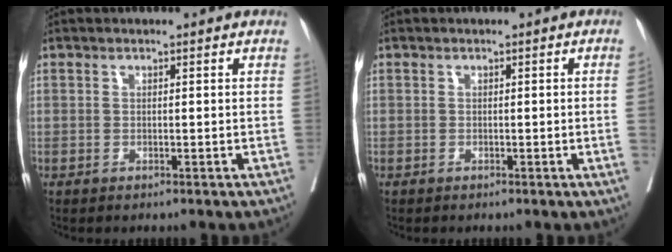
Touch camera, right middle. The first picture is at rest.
{"total": 1.5, "force": [-0.2, -0.7, 1.3], "torque": [-0.015, -0.005, -0.002]}